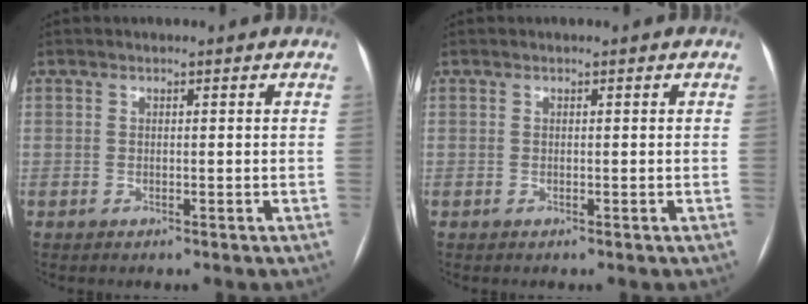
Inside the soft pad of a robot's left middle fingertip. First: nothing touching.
{"total": 0.0}